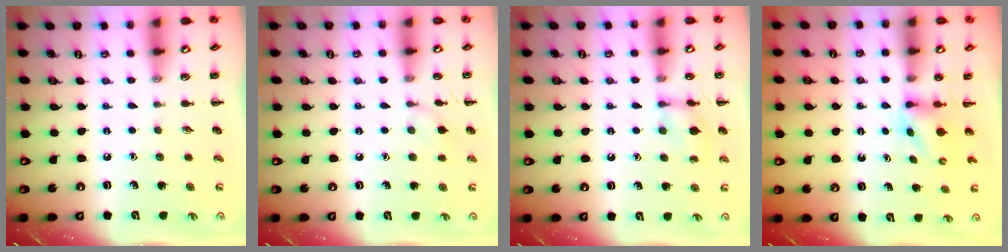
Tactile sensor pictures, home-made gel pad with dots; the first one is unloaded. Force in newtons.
{"total": 6.0, "press": 5.6, "slide": 2.0}
{"total": 10.5, "press": 10.3, "slide": 1.5}
{"total": 2.7, "press": 2.5, "slide": 1.0}